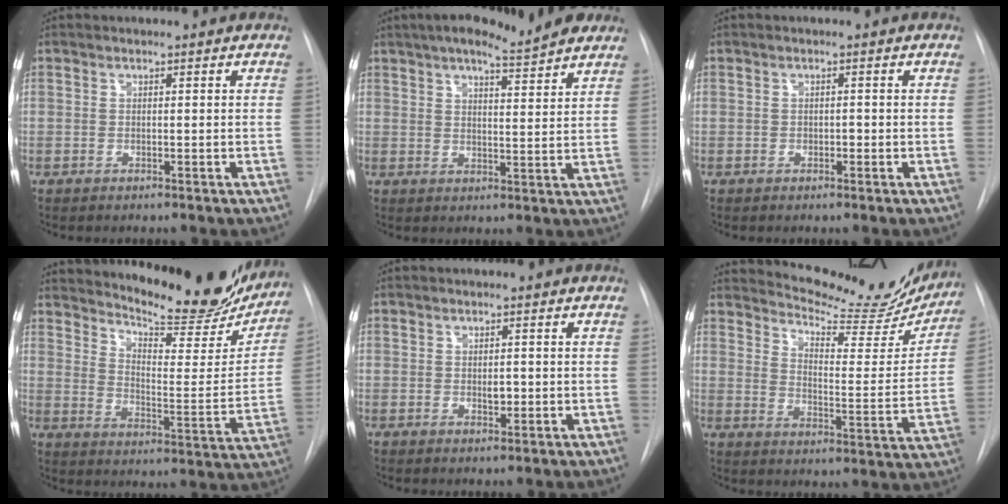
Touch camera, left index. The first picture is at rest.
{"total": 13.6, "force": [11.3, 2.2, 7.2], "torque": [-0.113, 0.018, 0.152]}
{"total": 0.7, "force": [-0.2, 0.4, 0.4], "torque": [-0.005, 0.001, -0.005]}
{"total": 23.1, "force": [20.8, 4.7, 8.9], "torque": [-0.135, -0.059, 0.272]}
{"total": 1.5, "force": [-0.1, 0.8, 1.2], "torque": [-0.019, -0.003, 0.001]}
{"total": 19.3, "force": [18.1, 3.7, 5.6], "torque": [-0.077, -0.065, 0.230]}